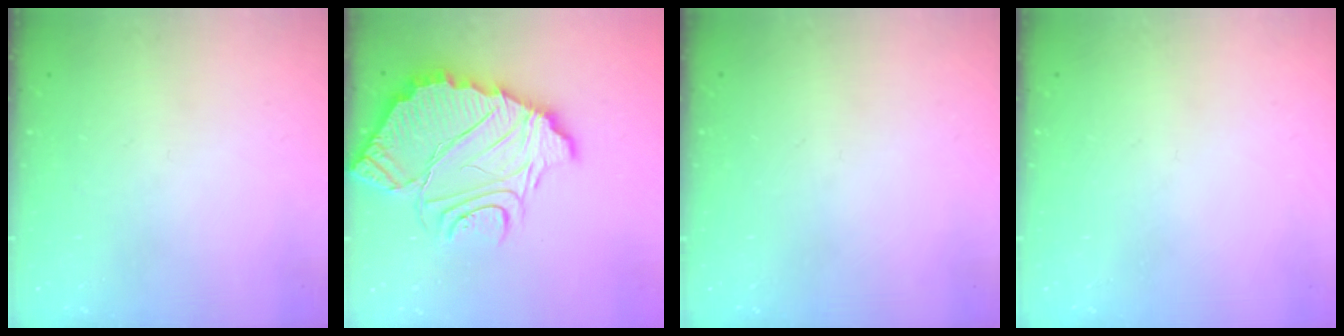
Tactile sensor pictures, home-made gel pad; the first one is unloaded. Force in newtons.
{"total": 14.0, "press": 14.0, "slide": 1.0}
{"total": 0.0}
{"total": 0.0}